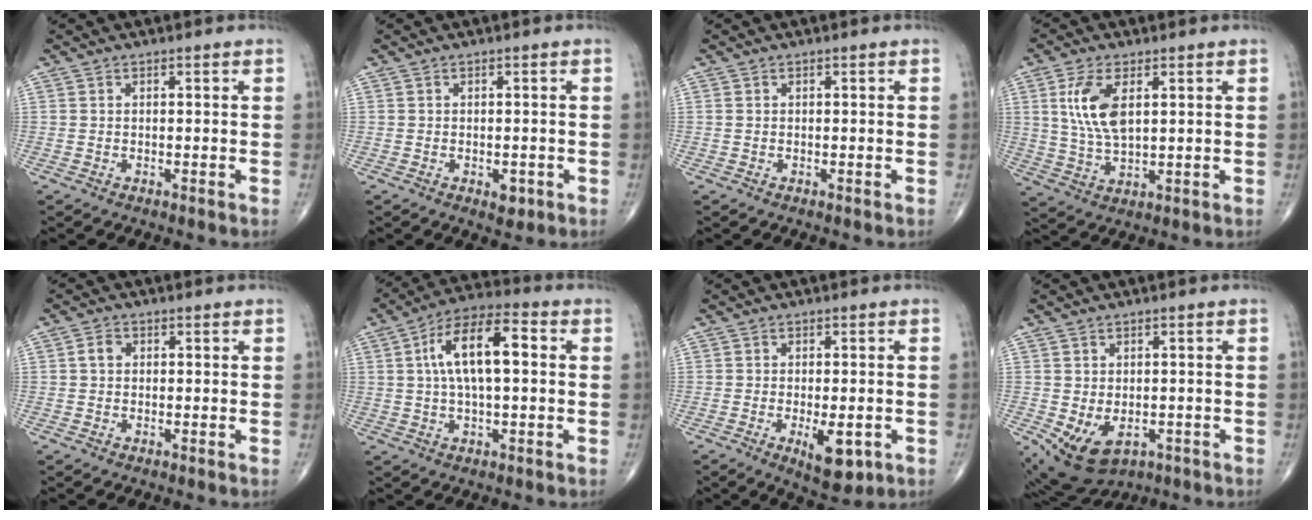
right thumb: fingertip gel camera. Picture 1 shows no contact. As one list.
[{"total": 2.2, "force": [-0.7, 1.3, 1.6], "torque": [-0.013, -0.001, -0.006]}, {"total": 0.0}, {"total": 9.2, "force": [2.7, 4.2, 7.7], "torque": [-0.156, -0.015, 0.055]}, {"total": 2.0, "force": [0.3, 1.6, 1.2], "torque": [-0.019, 0.006, 0.003]}, {"total": 13.1, "force": [2.0, 5.4, 11.7], "torque": [-0.205, 0.023, 0.026]}, {"total": 7.2, "force": [-2.3, 3.0, 6.1], "torque": [-0.082, -0.010, -0.024]}, {"total": 8.7, "force": [-2.6, 5.9, 5.8], "torque": [-0.084, -0.004, -0.022]}]